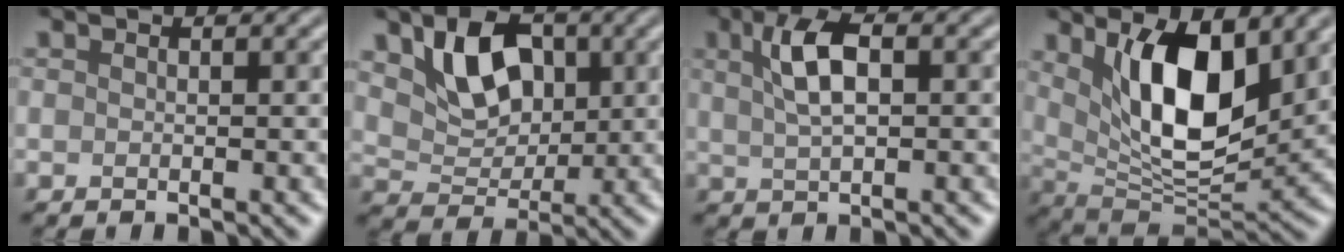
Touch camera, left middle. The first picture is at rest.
{"total": 5.6, "force": [2.1, 3.8, 3.6], "torque": [-0.071, -0.002, 0.030]}
{"total": 4.2, "force": [1.3, 1.7, 3.6], "torque": [-0.073, 0.011, 0.021]}
{"total": 9.3, "force": [3.2, 4.1, 7.7], "torque": [-0.133, -0.019, 0.056]}